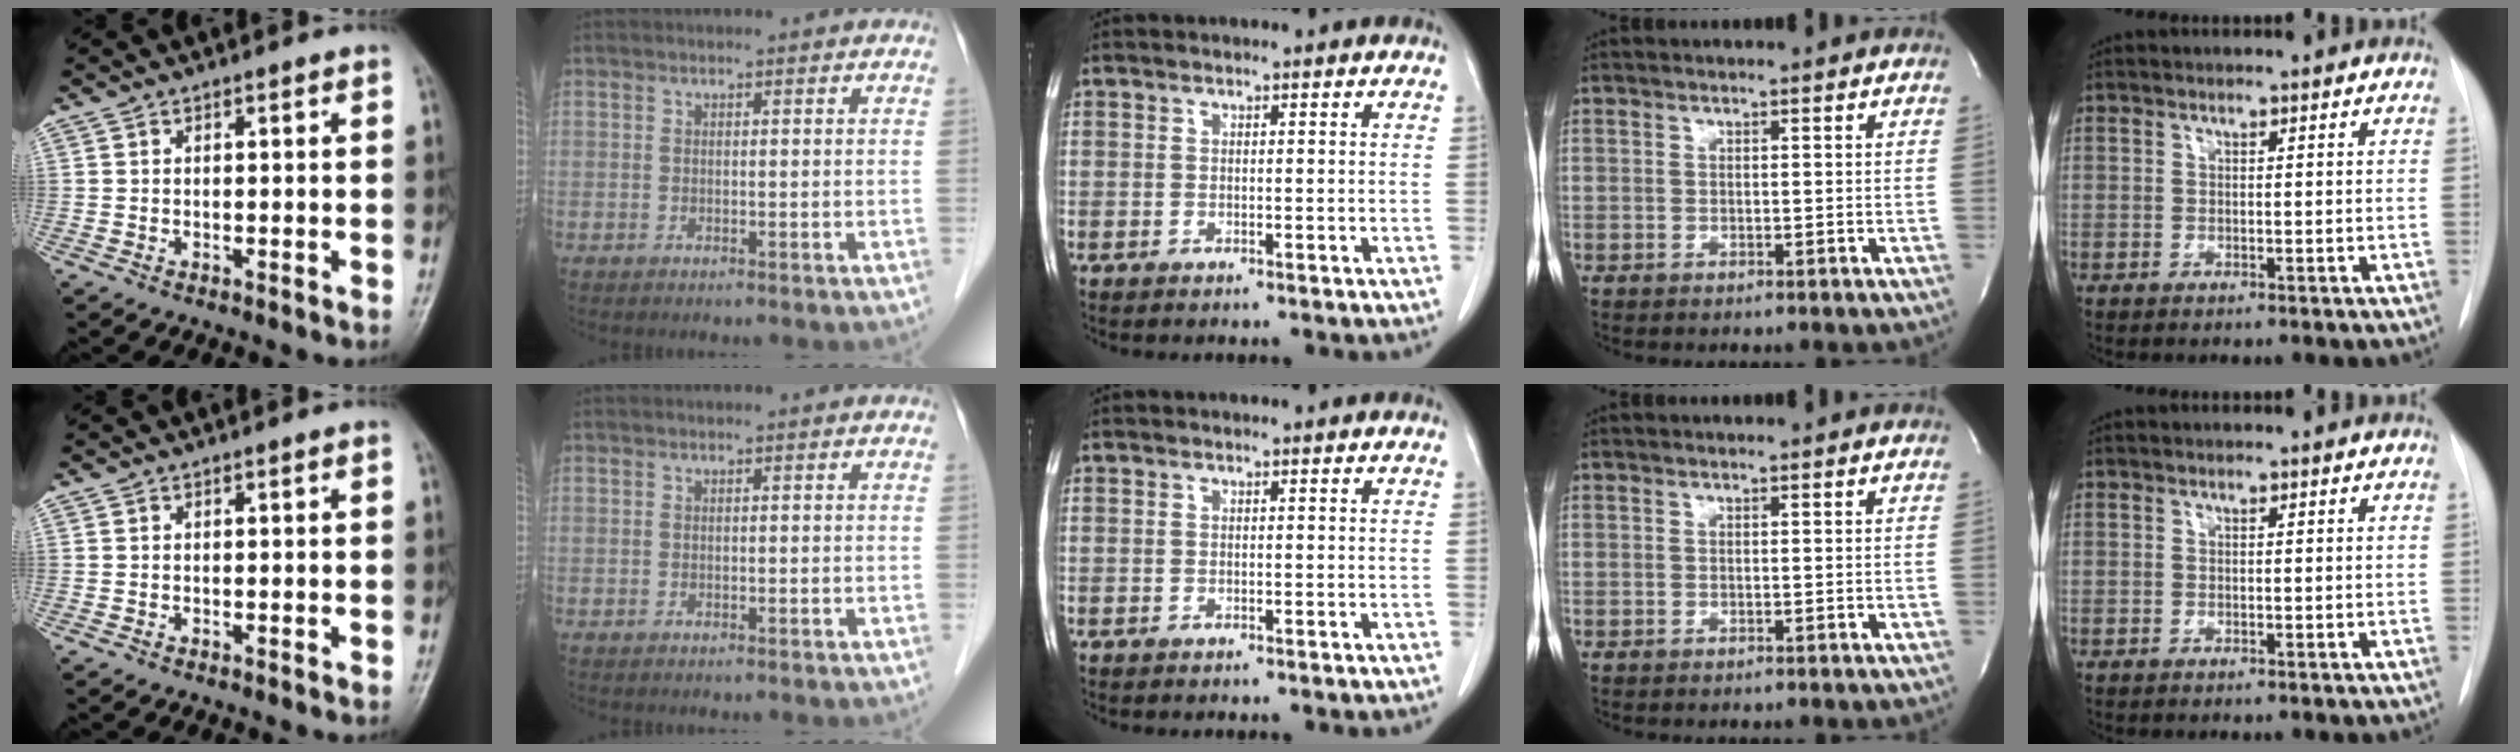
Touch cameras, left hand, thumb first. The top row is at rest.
{}